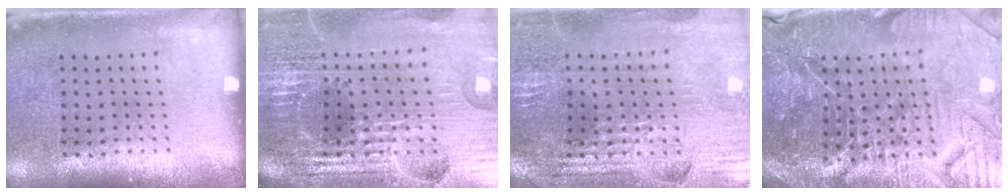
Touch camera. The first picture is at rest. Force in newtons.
{"total": 6.8, "press": 5.9, "slide": 3.4}
{"total": 2.8, "press": 2.8, "slide": 0.5}
{"total": 5.8, "press": 5.4, "slide": 2.2}